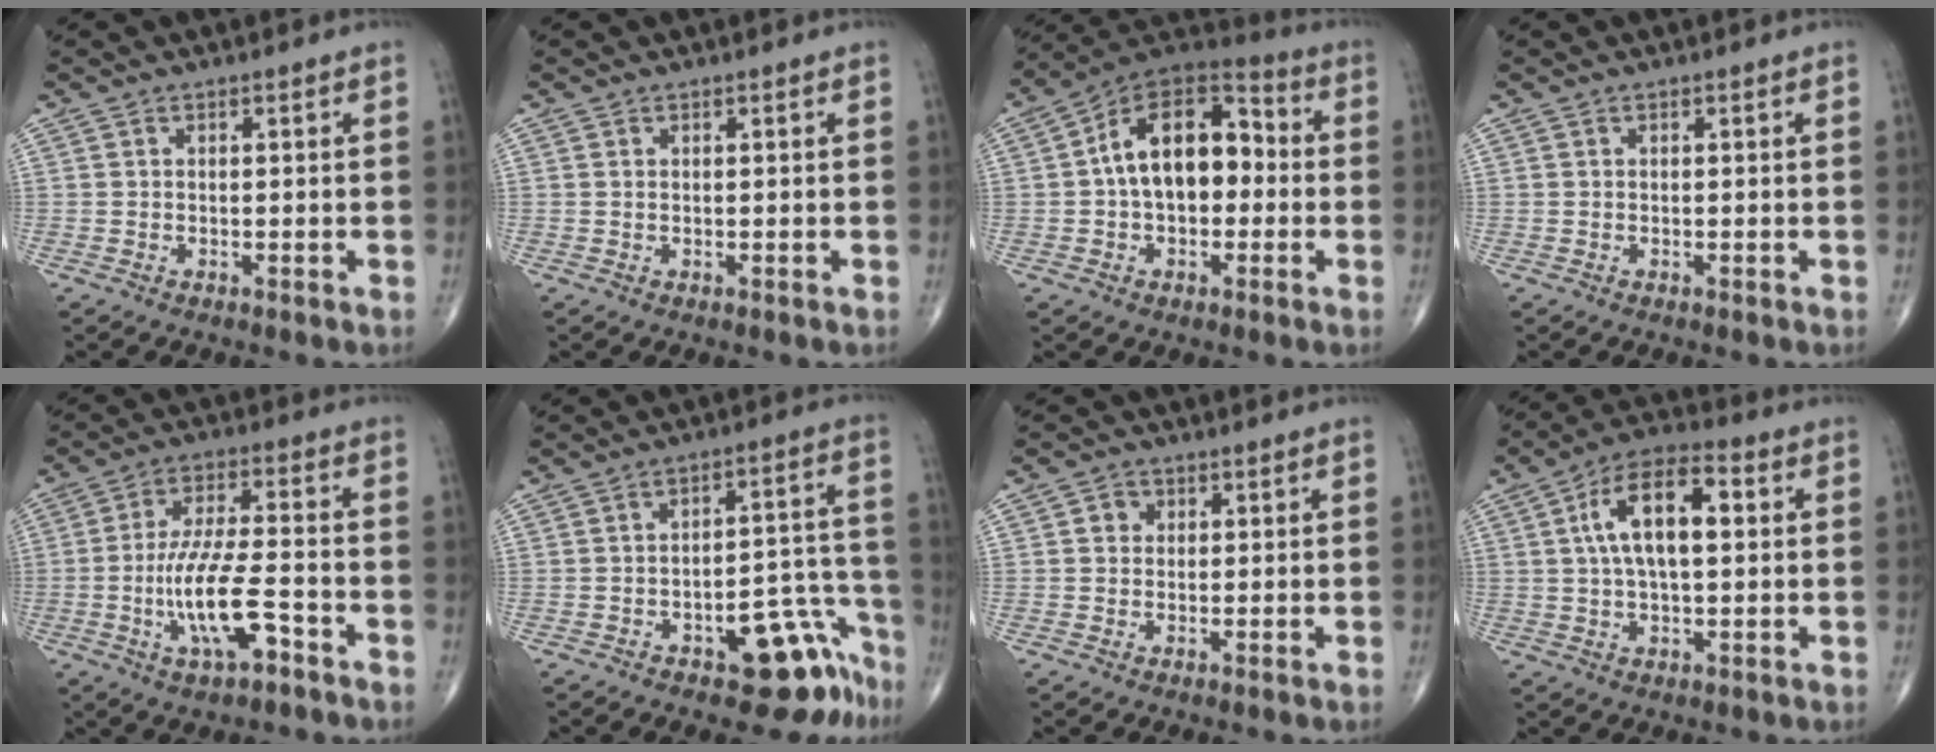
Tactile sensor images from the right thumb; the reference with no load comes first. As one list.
[{"total": 0.0}, {"total": 16.2, "force": [0.1, 10.0, 12.7], "torque": [-0.175, 0.047, -0.012]}, {"total": 0.0}, {"total": 12.2, "force": [-4.4, 3.7, 10.8], "torque": [-0.211, 0.025, -0.077]}, {"total": 13.0, "force": [-8.0, 5.7, 8.5], "torque": [-0.053, 0.087, -0.103]}, {"total": 2.3, "force": [0.5, 2.1, 0.8], "torque": [-0.001, 0.001, 0.004]}, {"total": 13.2, "force": [2.5, 6.2, 11.4], "torque": [-0.199, 0.023, 0.036]}]